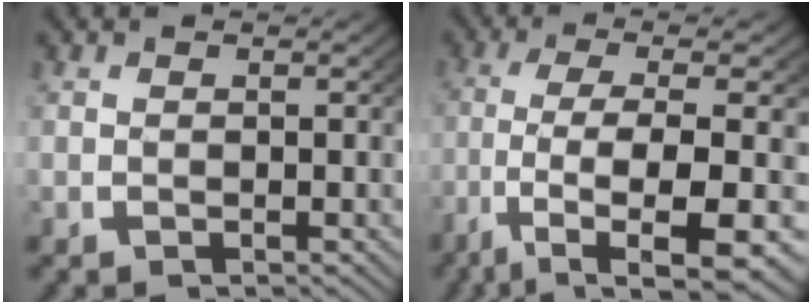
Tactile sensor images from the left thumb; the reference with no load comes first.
{"total": 11.4, "force": [-3.5, 4.9, 9.7], "torque": [-0.200, -0.043, -0.028]}